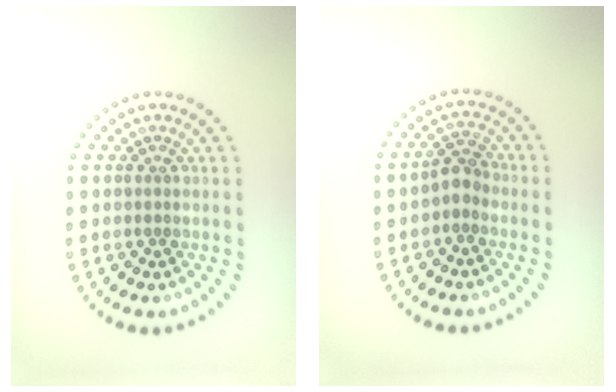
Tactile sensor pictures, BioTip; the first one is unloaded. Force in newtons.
{"total": 2.0, "press": 1.8, "slide": 1.0}